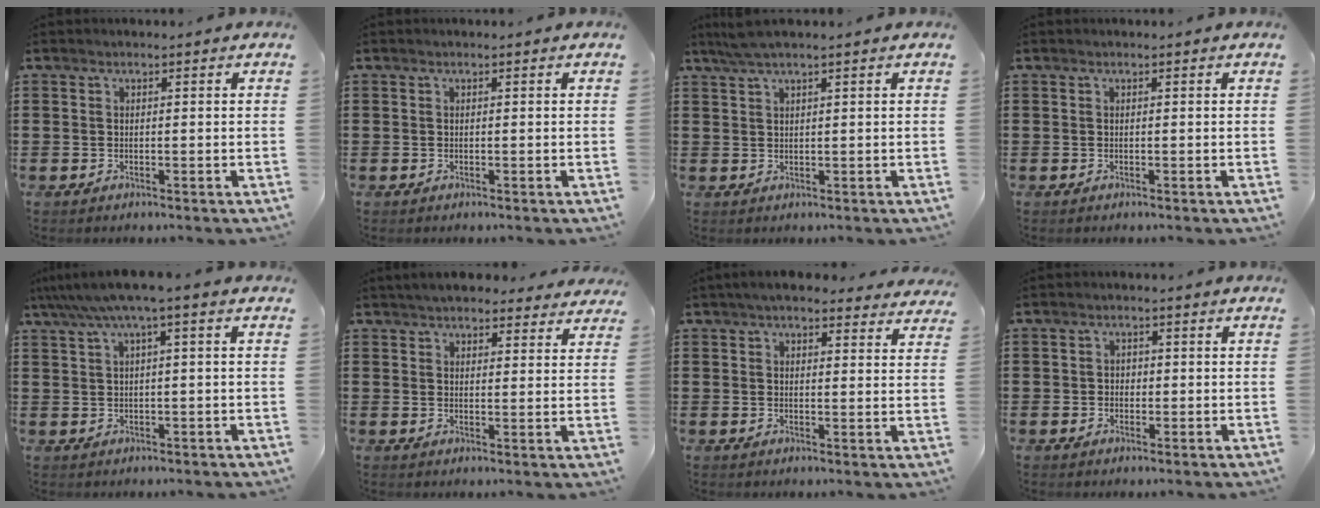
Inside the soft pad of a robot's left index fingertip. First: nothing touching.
{"total": 0.0}
{"total": 2.4, "force": [1.5, 0.0, 1.9], "torque": [-0.037, 0.001, 0.028]}
{"total": 0.0}
{"total": 3.8, "force": [1.1, -0.1, 3.6], "torque": [-0.070, -0.003, 0.015]}
{"total": 4.2, "force": [3.9, 0.9, 1.0], "torque": [-0.031, -0.007, 0.073]}
{"total": 4.4, "force": [3.9, 0.8, 1.8], "torque": [-0.045, -0.004, 0.072]}
{"total": 1.4, "force": [-0.1, 1.3, 0.4], "torque": [-0.013, 0.007, -0.004]}